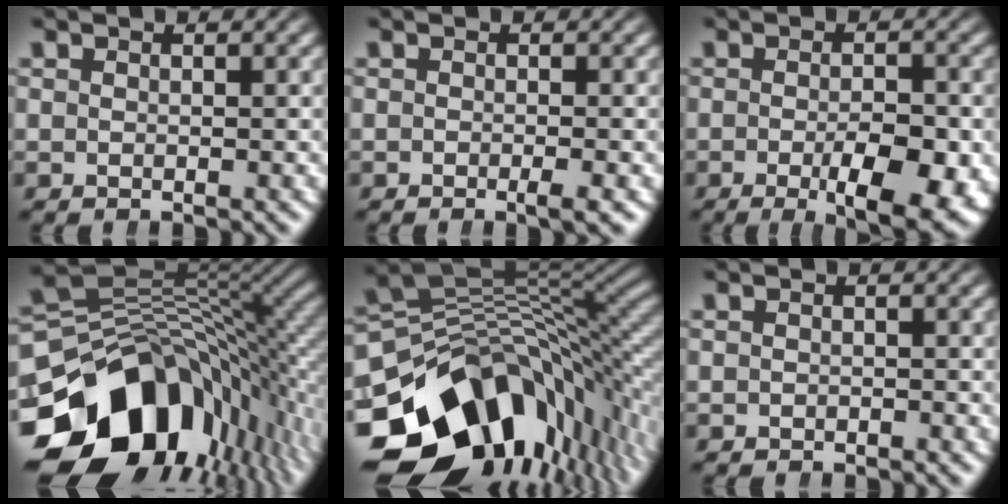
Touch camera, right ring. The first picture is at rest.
{"total": 1.0, "force": [-0.6, -0.4, 0.7], "torque": [-0.001, 0.005, -0.013]}
{"total": 7.5, "force": [-2.5, 2.2, 6.7], "torque": [-0.083, -0.004, -0.036]}
{"total": 22.3, "force": [-6.0, 14.2, 16.0], "torque": [-0.240, -0.039, -0.077]}
{"total": 24.0, "force": [-6.3, 15.7, 17.1], "torque": [-0.265, -0.053, -0.075]}
{"total": 0.6, "force": [-0.5, -0.1, -0.4], "torque": [0.009, -0.004, -0.006]}